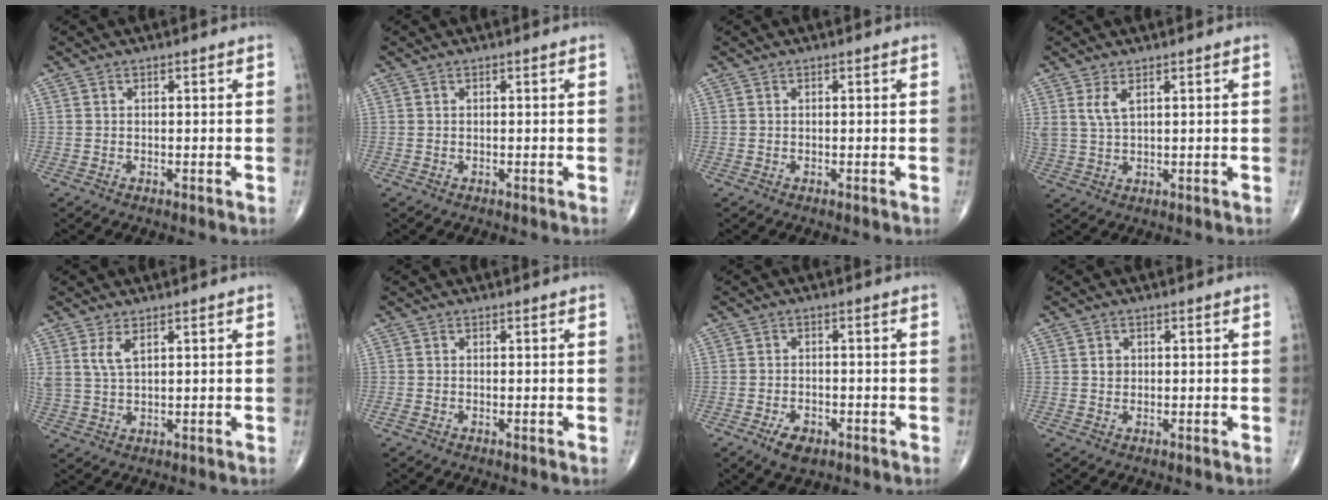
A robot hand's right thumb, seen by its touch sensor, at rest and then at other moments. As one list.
[{"total": 0.0}, {"total": 0.0}, {"total": 3.3, "force": [1.7, 1.2, 2.6], "torque": [-0.059, -0.006, 0.041]}, {"total": 3.7, "force": [1.9, 1.4, 2.8], "torque": [-0.061, -0.007, 0.046]}, {"total": 0.9, "force": [-0.3, 0.4, 0.8], "torque": [-0.018, -0.003, -0.007]}, {"total": 4.2, "force": [-2.3, 2.3, 2.7], "torque": [-0.044, 0.003, -0.037]}, {"total": 1.3, "force": [0.2, 1.1, 0.6], "torque": [-0.005, 0.002, 0.004]}]